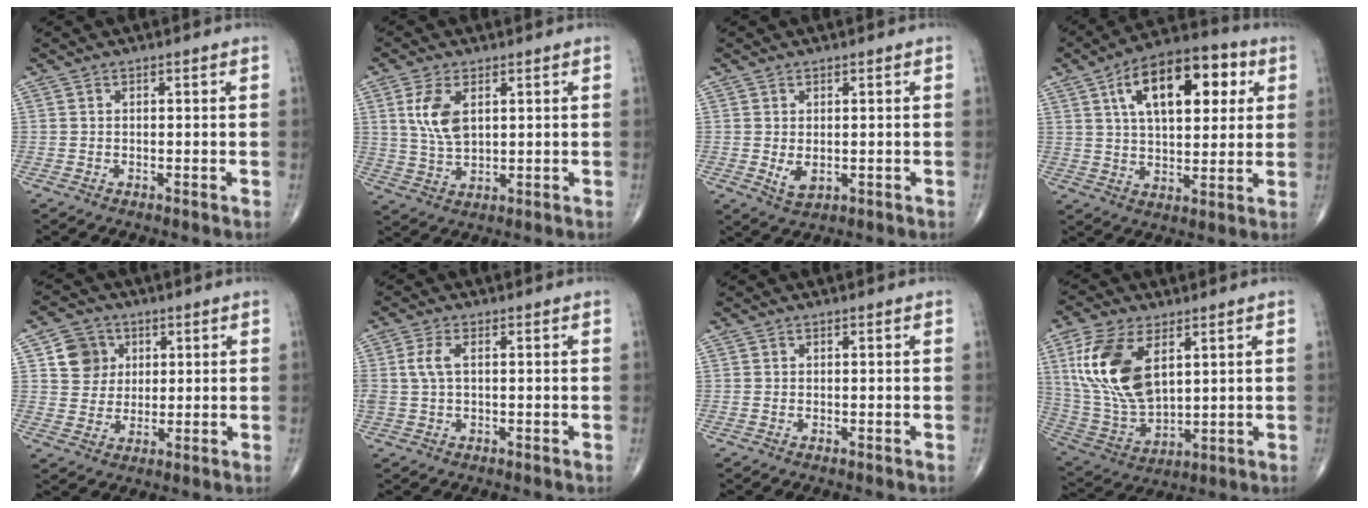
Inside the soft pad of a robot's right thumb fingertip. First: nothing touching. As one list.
[{"total": 7.2, "force": [2.3, 3.7, 5.7], "torque": [-0.113, -0.008, 0.051]}, {"total": 2.9, "force": [-0.1, 1.8, 2.3], "torque": [-0.035, -0.007, 0.007]}, {"total": 18.1, "force": [6.3, 9.1, 14.3], "torque": [-0.189, 0.004, 0.095]}, {"total": 7.3, "force": [2.4, 6.6, 2.1], "torque": [-0.005, -0.005, 0.042]}, {"total": 3.9, "force": [0.7, 1.9, 3.3], "torque": [-0.092, 0.009, 0.014]}, {"total": 0.0}, {"total": 17.2, "force": [5.7, 9.2, 13.4], "torque": [-0.265, -0.021, 0.119]}]